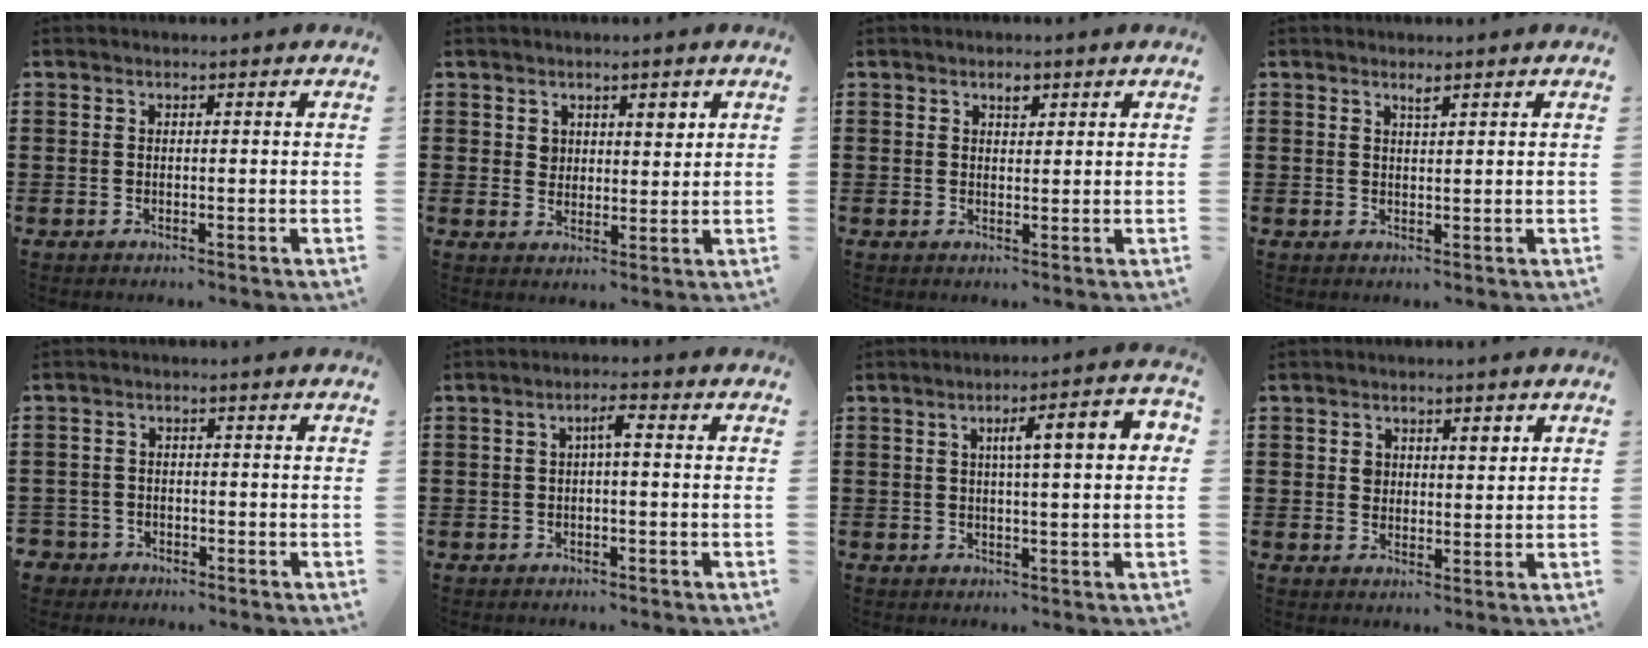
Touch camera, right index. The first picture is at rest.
{"total": 2.8, "force": [1.8, 1.9, 1.1], "torque": [-0.013, 0.000, 0.030]}
{"total": 1.7, "force": [1.1, 0.8, 1.0], "torque": [-0.015, 0.001, 0.018]}
{"total": 1.2, "force": [0.9, 0.1, 0.7], "torque": [-0.015, -0.001, 0.017]}
{"total": 2.3, "force": [-1.9, 1.2, -0.1], "torque": [-0.013, -0.001, -0.047]}
{"total": 2.4, "force": [-0.1, 0.4, 2.4], "torque": [-0.047, 0.006, -0.005]}
{"total": 6.4, "force": [1.0, 1.0, 6.2], "torque": [-0.102, -0.004, 0.008]}
{"total": 2.3, "force": [1.0, 1.5, 1.5], "torque": [-0.018, -0.001, 0.014]}